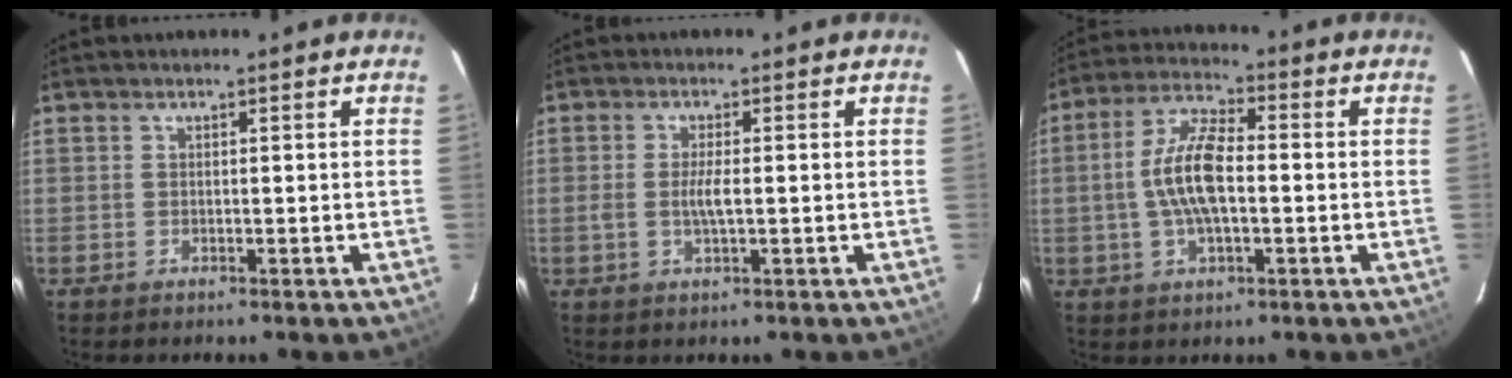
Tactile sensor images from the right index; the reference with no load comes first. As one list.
[{"total": 3.0, "force": [-0.3, 0.5, 3.0], "torque": [-0.056, -0.002, -0.005]}, {"total": 10.1, "force": [-1.0, 3.9, 9.3], "torque": [-0.188, 0.010, -0.020]}]